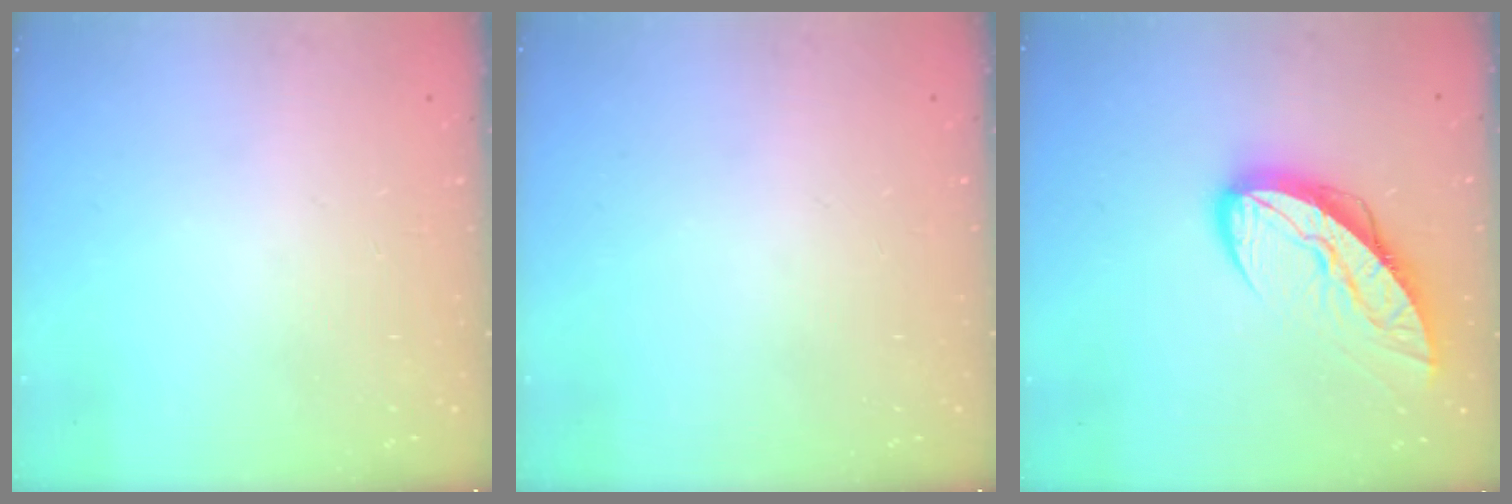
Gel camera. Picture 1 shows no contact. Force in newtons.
{"total": 0.0}
{"total": 11.4, "press": 11.4, "slide": 0.7}